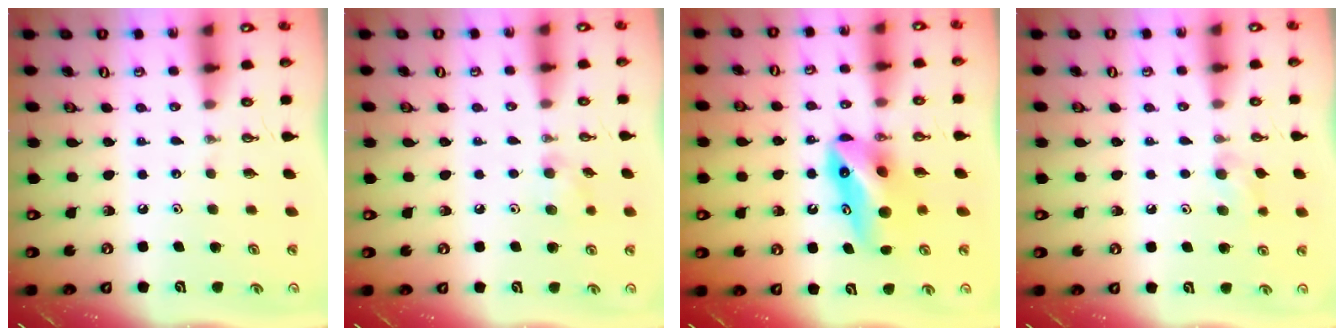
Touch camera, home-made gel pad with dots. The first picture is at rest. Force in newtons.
{"total": 6.8, "press": 6.8, "slide": 0.8}
{"total": 9.4, "press": 8.7, "slide": 3.6}
{"total": 6.9, "press": 6.8, "slide": 1.2}